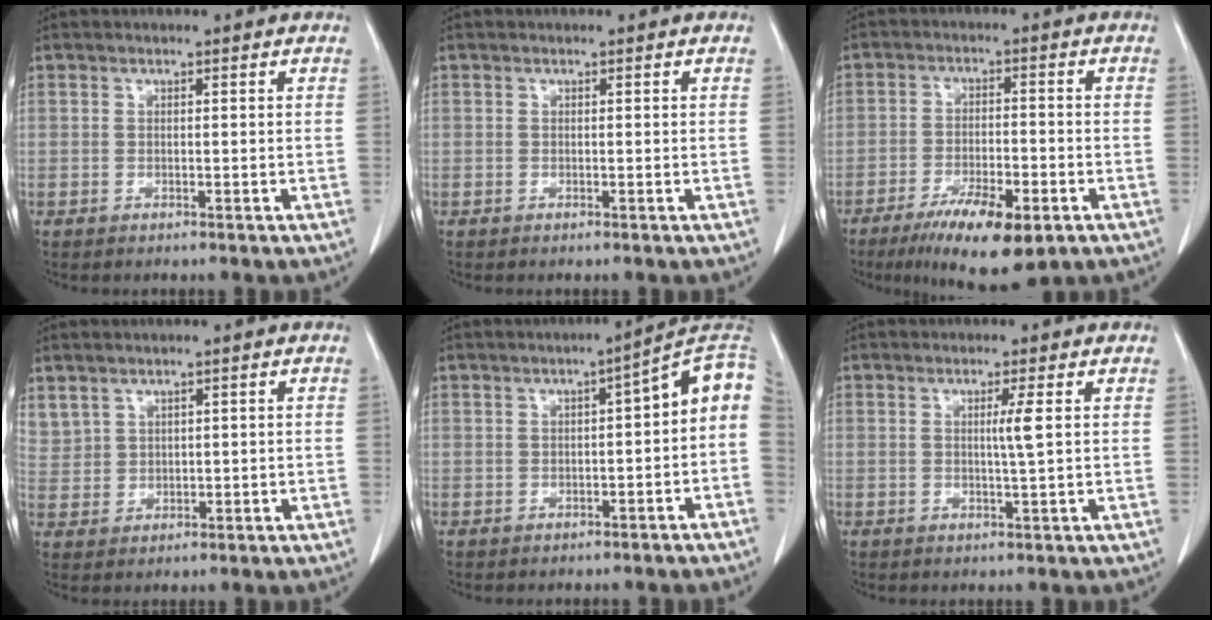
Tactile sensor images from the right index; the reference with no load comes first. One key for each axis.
{"total": 0.0}
{"total": 10.7, "fx": -6.2, "fy": 2.8, "fz": 8.2, "tx": -0.137, "ty": -0.016, "tz": -0.095}
{"total": 5.2, "fx": 3.1, "fy": 3.9, "fz": 1.6, "tx": -0.047, "ty": 0.013, "tz": 0.080}
{"total": 8.1, "fx": -0.3, "fy": 1.8, "fz": 7.9, "tx": -0.102, "ty": 0.030, "tz": -0.010}
{"total": 2.4, "fx": 0.5, "fy": -0.6, "fz": 2.2, "tx": -0.041, "ty": -0.005, "tz": 0.008}